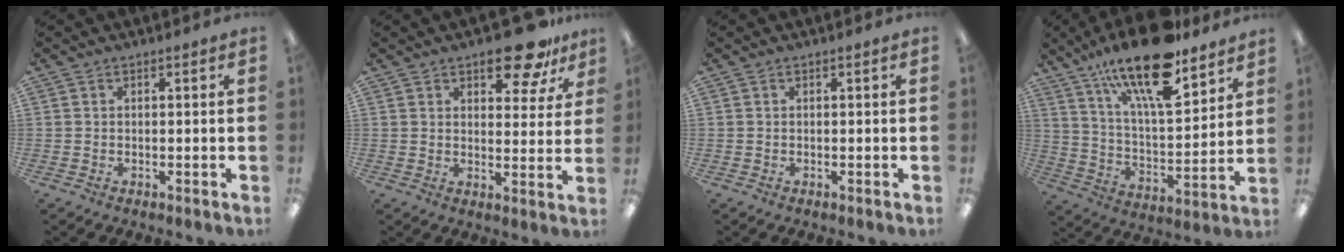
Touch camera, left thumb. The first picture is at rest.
{"total": 11.3, "force": [8.2, 4.8, 6.2], "torque": [-0.062, -0.051, 0.138]}
{"total": 0.0}
{"total": 21.3, "force": [15.0, 6.9, 13.5], "torque": [-0.224, -0.090, 0.251]}